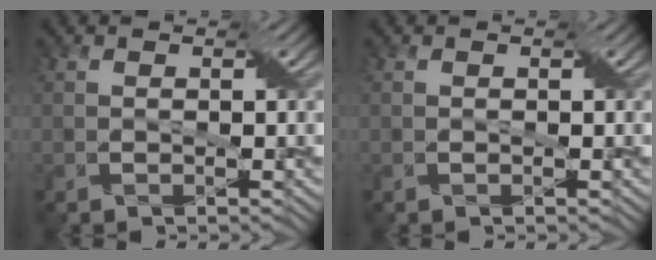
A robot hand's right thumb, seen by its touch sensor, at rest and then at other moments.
{"total": 0.0}